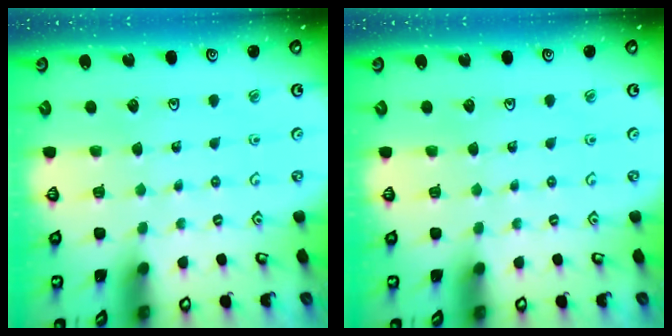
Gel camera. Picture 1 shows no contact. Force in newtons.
{"total": 0.0}